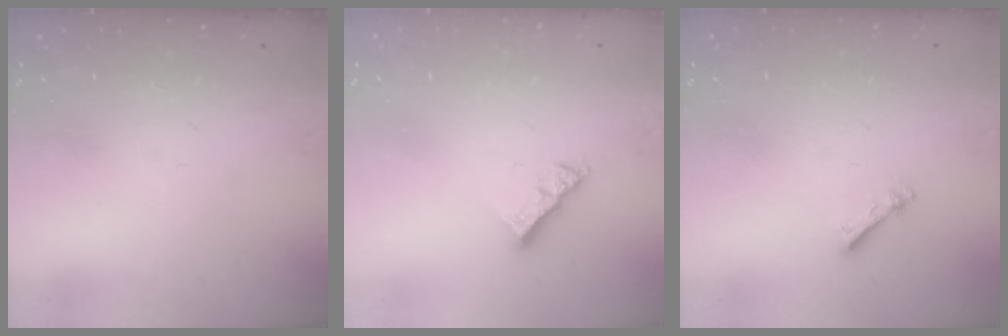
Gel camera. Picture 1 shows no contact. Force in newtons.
{"total": 4.8, "press": 4.8, "slide": 0.5}
{"total": 2.5, "press": 2.5, "slide": 0.3}